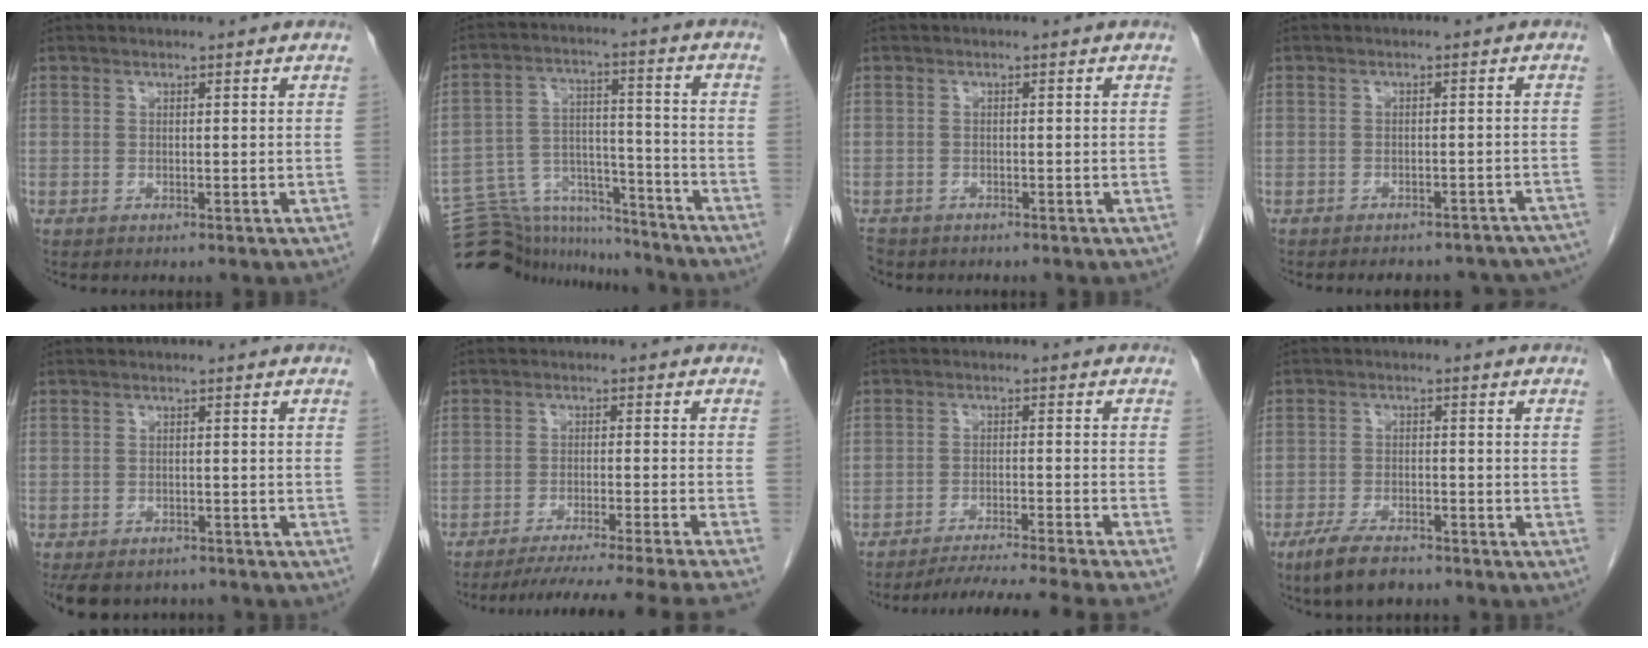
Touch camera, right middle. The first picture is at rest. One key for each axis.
{"total": 16.7, "fx": -16.0, "fy": 4.1, "fz": 2.0, "tx": -0.049, "ty": 0.048, "tz": -0.246}
{"total": 3.2, "fx": -2.7, "fy": 1.7, "fz": 0.7, "tx": -0.012, "ty": -0.003, "tz": -0.042}
{"total": 14.1, "fx": -12.8, "fy": 4.9, "fz": 3.5, "tx": -0.049, "ty": 0.011, "tz": -0.129}
{"total": 9.2, "fx": -7.6, "fy": 4.3, "fz": 2.9, "tx": -0.053, "ty": -0.003, "tz": -0.098}
{"total": 17.8, "fx": -16.0, "fy": -2.9, "fz": 7.3, "tx": -0.084, "ty": -0.047, "tz": -0.225}
{"total": 13.1, "fx": -11.8, "fy": -2.6, "fz": 4.9, "tx": -0.051, "ty": -0.027, "tz": -0.176}
{"total": 6.7, "fx": -5.1, "fy": 2.1, "fz": 3.9, "tx": -0.078, "ty": -0.009, "tz": -0.087}